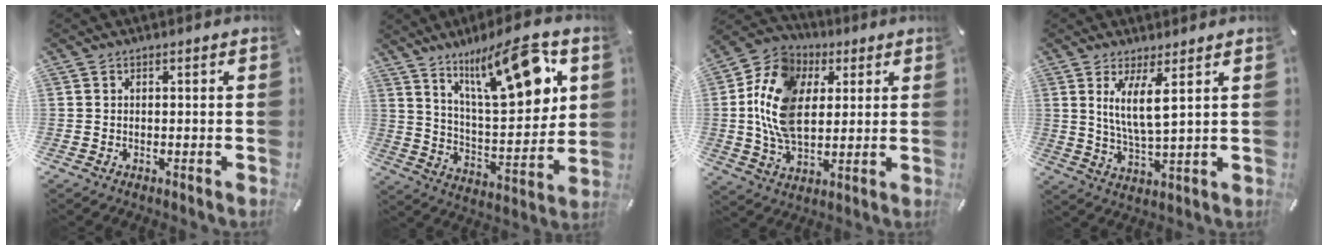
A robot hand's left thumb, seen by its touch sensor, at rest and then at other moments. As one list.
[{"total": 19.9, "force": [11.6, 6.8, 14.7], "torque": [-0.227, -0.059, 0.185]}, {"total": 14.9, "force": [2.2, 11.1, 9.7], "torque": [-0.231, 0.005, 0.037]}, {"total": 8.0, "force": [3.5, 1.7, 6.9], "torque": [-0.144, -0.005, 0.058]}]